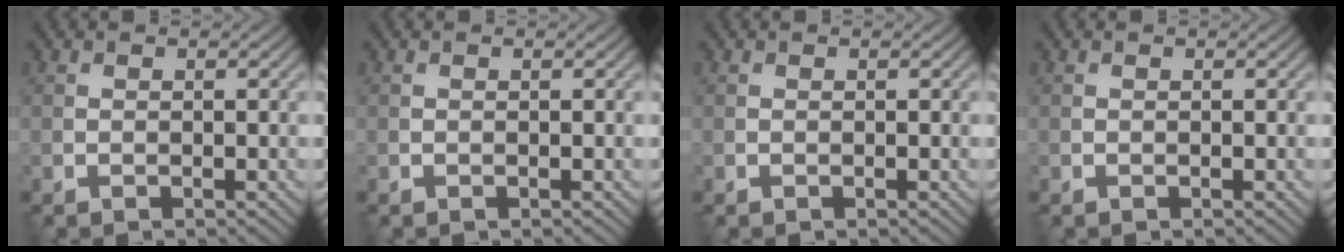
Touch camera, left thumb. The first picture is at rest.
{"total": 0.0}
{"total": 0.0}
{"total": 0.0}